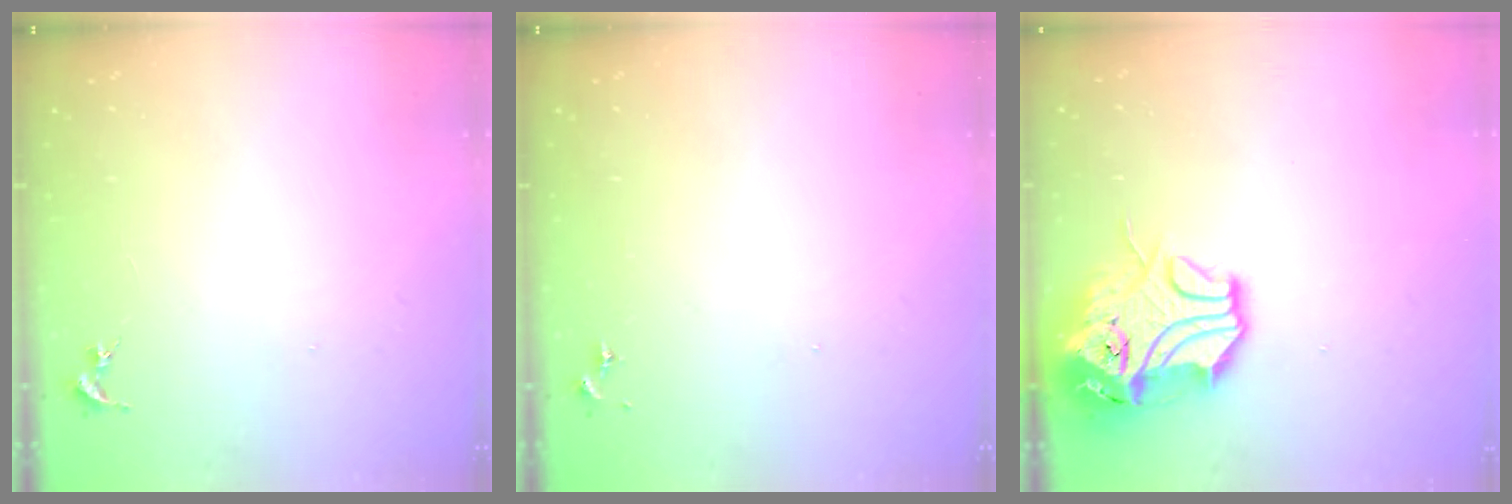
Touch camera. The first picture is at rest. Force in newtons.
{"total": 0.0}
{"total": 16.1, "press": 15.9, "slide": 2.3}